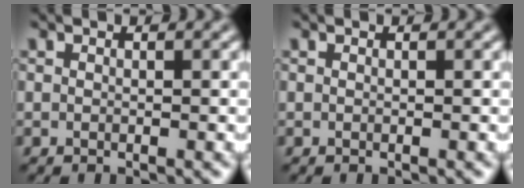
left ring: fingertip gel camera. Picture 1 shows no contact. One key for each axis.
{"total": 0.0}